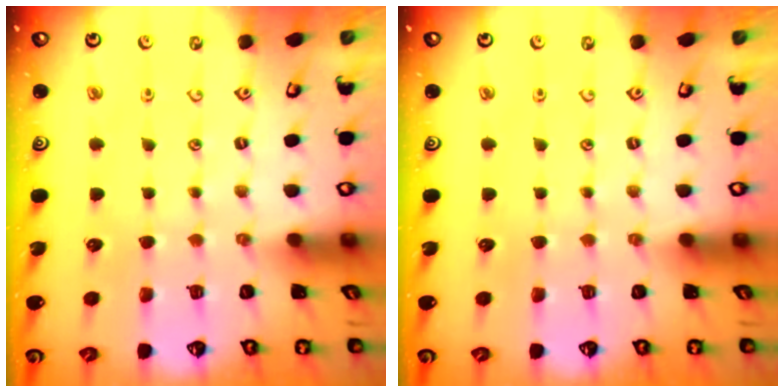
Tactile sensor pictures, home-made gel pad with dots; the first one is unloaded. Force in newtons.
{"total": 0.0}